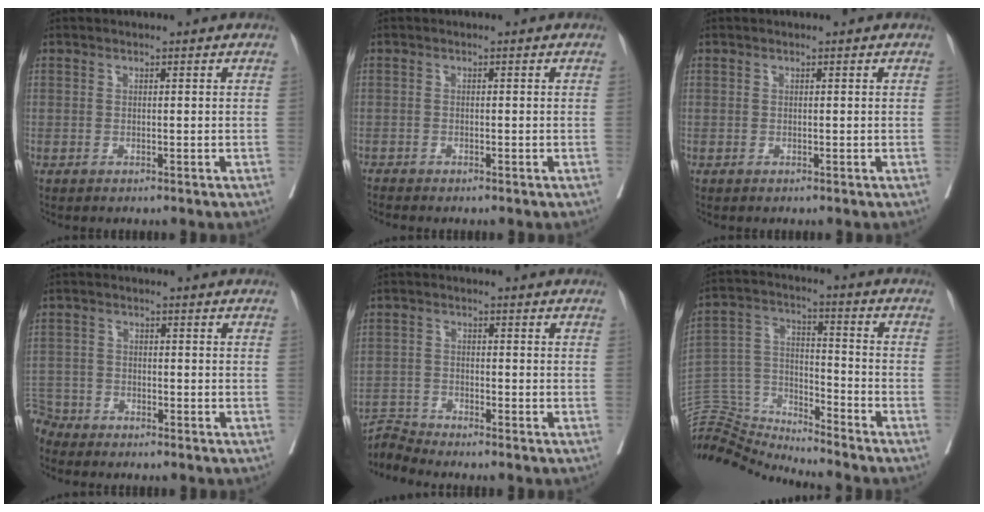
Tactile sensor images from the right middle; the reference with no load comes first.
{"total": 1.0, "force": [-1.0, -0.2, -0.1], "torque": [-0.004, -0.004, -0.021]}
{"total": 0.0}
{"total": 4.4, "force": [-4.1, 1.3, -0.8], "torque": [0.021, -0.003, -0.084]}
{"total": 4.5, "force": [-4.0, -2.0, -0.8], "torque": [0.004, -0.014, -0.076]}
{"total": 11.8, "force": [-11.7, 1.0, -0.3], "torque": [-0.001, 0.065, -0.220]}